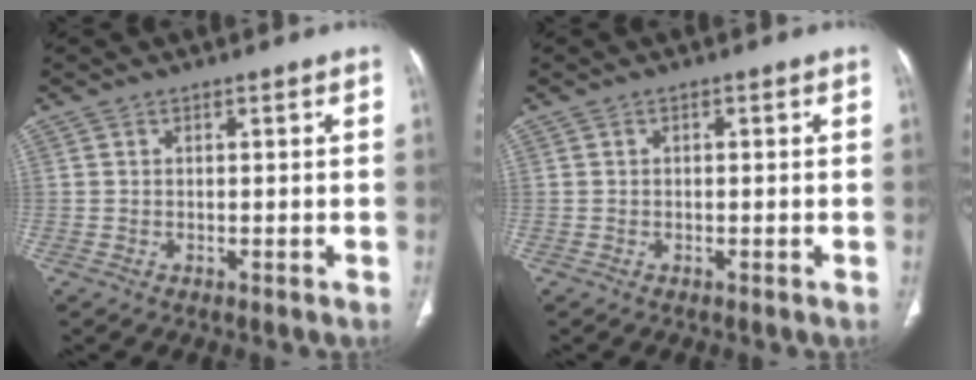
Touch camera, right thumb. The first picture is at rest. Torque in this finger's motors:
{"motor_torque": [-0.63, 0.33, -0.34, 0.39, -0.08]}